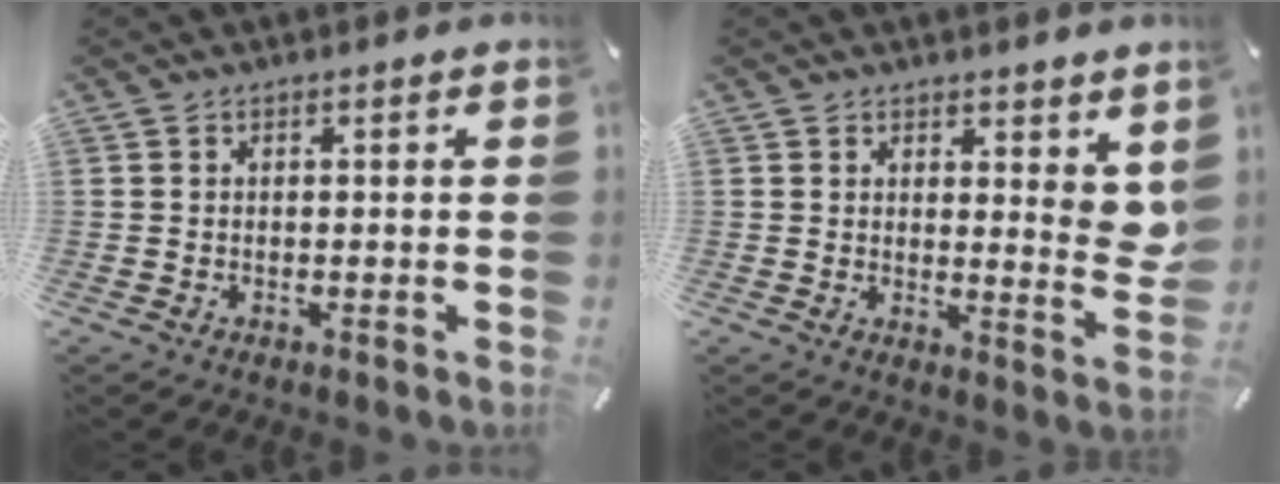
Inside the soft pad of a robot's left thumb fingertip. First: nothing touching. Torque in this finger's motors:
{"motor_torque": [0.32, -0.20, 0.22, 0.11, 0.00]}